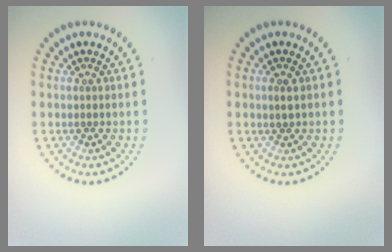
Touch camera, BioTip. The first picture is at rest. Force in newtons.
{"total": 1.1, "press": 1.0, "slide": 0.2}